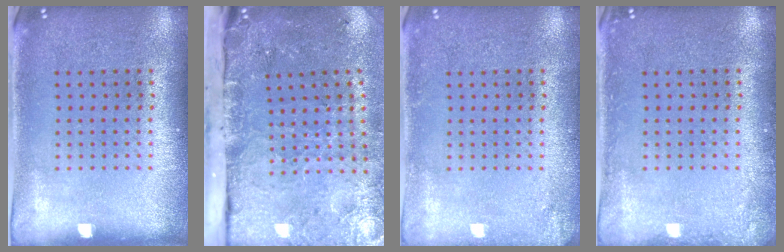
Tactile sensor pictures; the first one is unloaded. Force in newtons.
{"total": 4.9, "press": 3.7, "slide": 3.2}
{"total": 1.2, "press": 1.2, "slide": 0.0}
{"total": 1.2, "press": 1.2, "slide": 0.2}